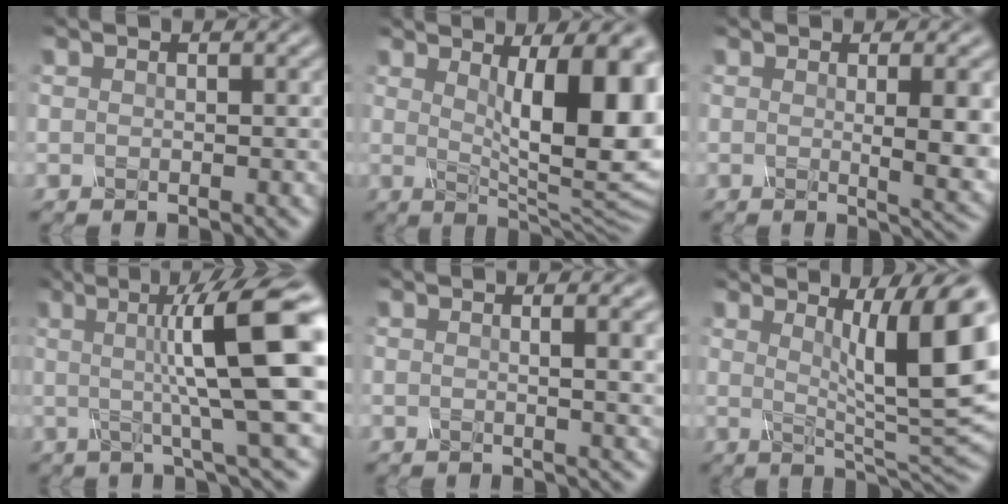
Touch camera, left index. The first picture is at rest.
{"total": 12.2, "force": [2.3, 3.6, 11.4], "torque": [-0.132, -0.014, 0.040]}
{"total": 4.7, "force": [0.2, 1.0, 4.6], "torque": [-0.061, -0.006, 0.006]}
{"total": 11.7, "force": [1.4, 2.2, 11.4], "torque": [-0.139, 0.013, 0.017]}
{"total": 4.6, "force": [0.9, 1.7, 4.2], "torque": [-0.032, 0.012, 0.003]}
{"total": 10.4, "force": [2.5, 2.1, 9.8], "torque": [-0.126, 0.001, 0.040]}